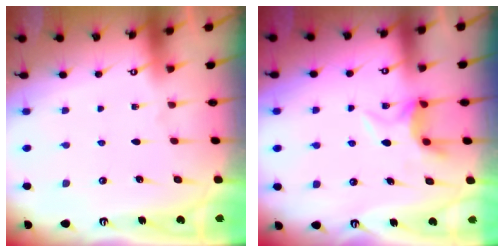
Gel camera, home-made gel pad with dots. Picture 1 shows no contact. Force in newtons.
{"total": 5.5, "press": 5.5, "slide": 0.4}